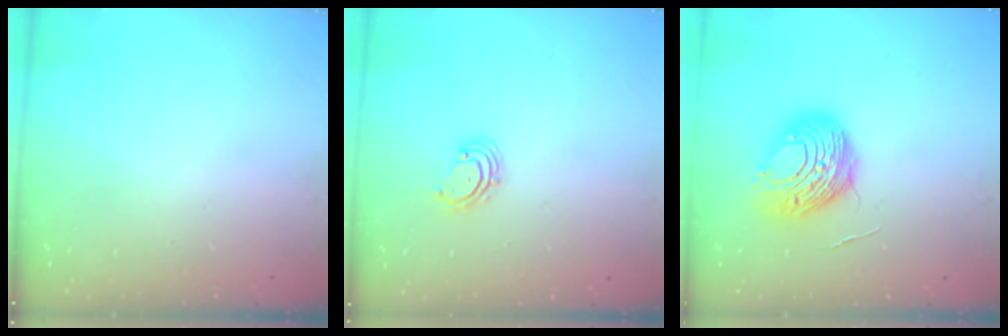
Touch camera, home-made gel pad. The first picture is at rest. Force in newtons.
{"total": 2.5, "press": 2.4, "slide": 0.4}
{"total": 10.8, "press": 10.8, "slide": 1.1}